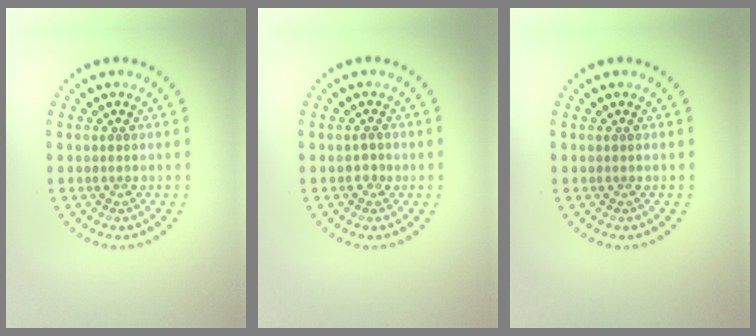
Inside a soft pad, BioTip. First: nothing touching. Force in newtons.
{"total": 0.9, "press": 0.9, "slide": 0.2}
{"total": 0.0}